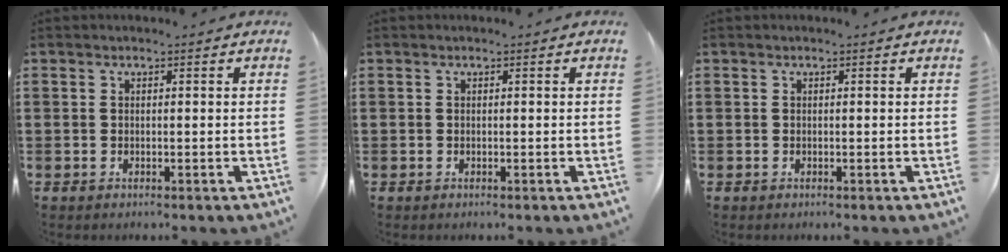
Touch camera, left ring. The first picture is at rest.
{"total": 0.0}
{"total": 0.0}